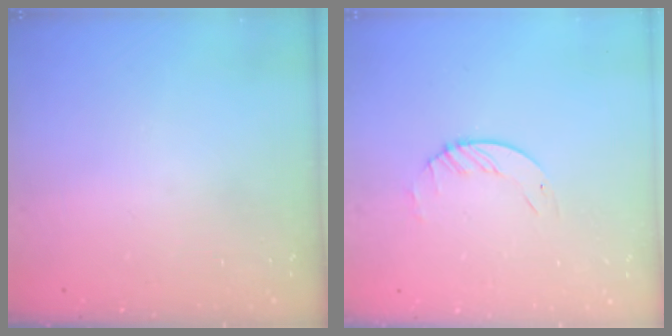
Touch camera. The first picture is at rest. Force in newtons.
{"total": 1.6, "press": 1.6, "slide": 0.2}